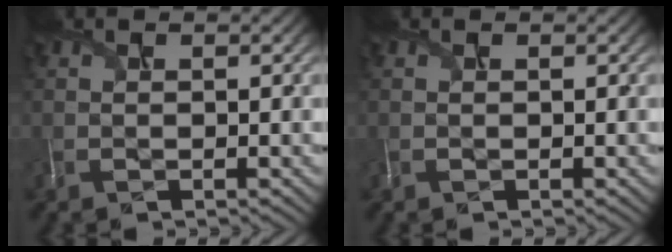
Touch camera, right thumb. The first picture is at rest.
{"total": 0.0}